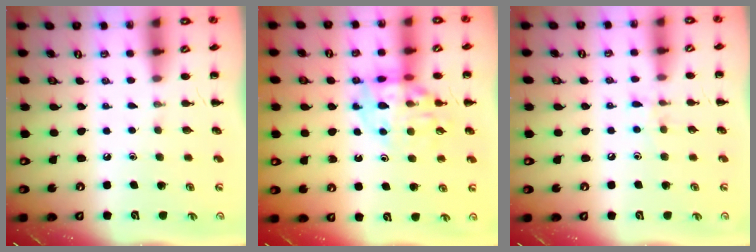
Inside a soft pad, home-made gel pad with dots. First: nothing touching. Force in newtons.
{"total": 14.0, "press": 13.8, "slide": 2.4}
{"total": 6.6, "press": 6.3, "slide": 2.0}